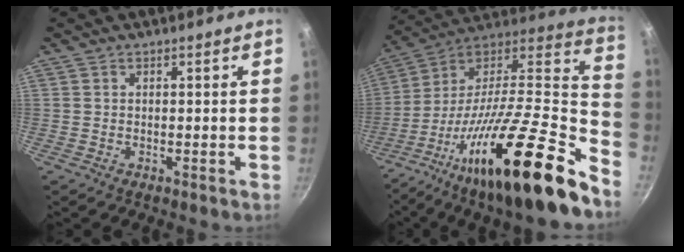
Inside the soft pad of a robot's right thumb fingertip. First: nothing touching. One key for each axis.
{"total": 33.2, "fx": -17.2, "fy": 7.6, "fz": 27.4, "tx": -0.363, "ty": 0.062, "tz": -0.300}